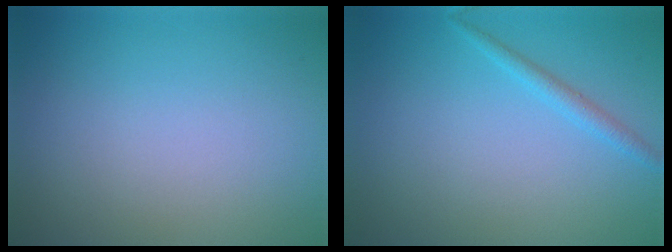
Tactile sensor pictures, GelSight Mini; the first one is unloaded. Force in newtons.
{"total": 1.3, "press": 1.3, "slide": 0.1}